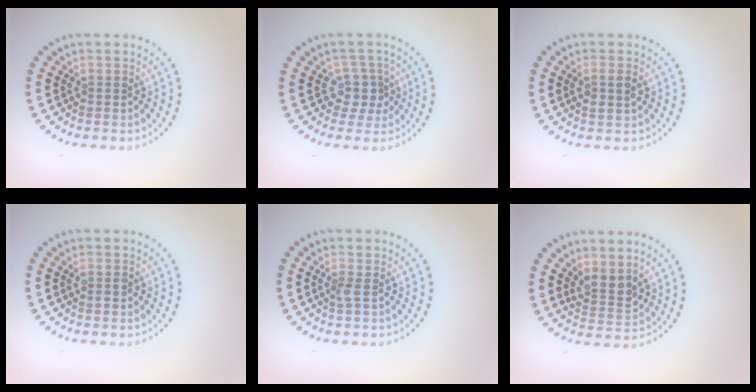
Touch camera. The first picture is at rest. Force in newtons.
{"total": 2.3, "press": 1.9, "slide": 1.3}
{"total": 1.6, "press": 1.6, "slide": 0.4}
{"total": 0.7, "press": 0.7, "slide": 0.3}
{"total": 0.7, "press": 0.5, "slide": 0.4}
{"total": 2.3, "press": 1.9, "slide": 1.3}